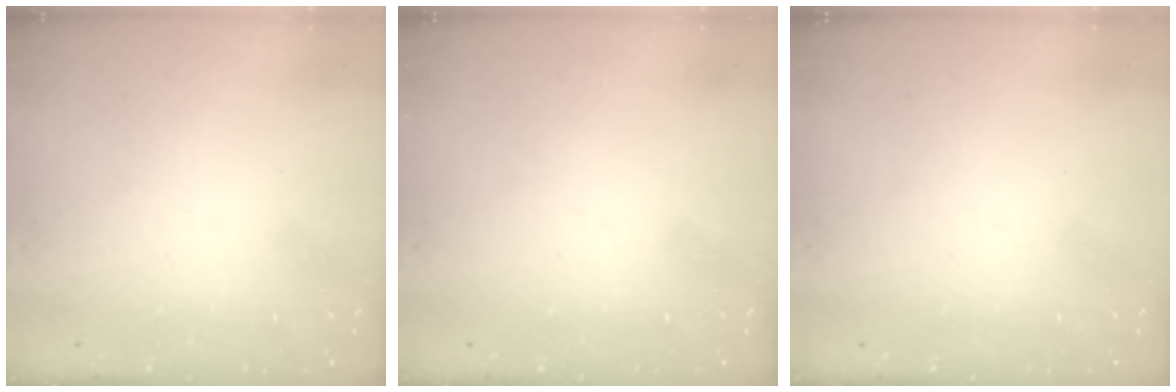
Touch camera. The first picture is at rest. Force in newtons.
{"total": 0.0}
{"total": 0.0}